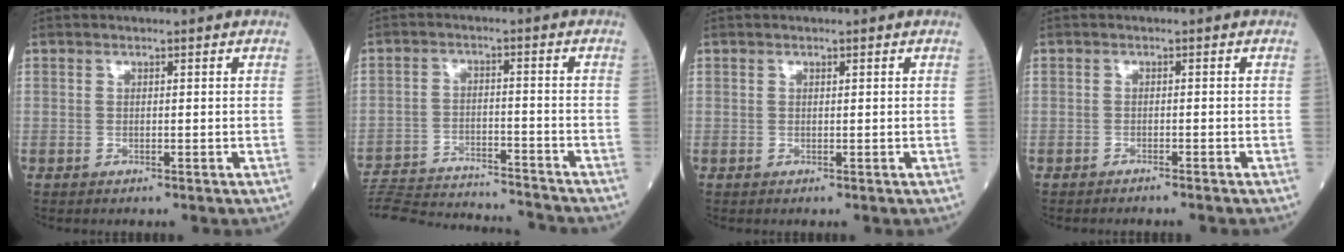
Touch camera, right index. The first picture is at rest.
{"total": 19.6, "force": [-18.9, 1.1, 5.3], "torque": [-0.120, -0.019, -0.280]}
{"total": 0.0}
{"total": 2.2, "force": [-2.1, -0.3, 0.8], "torque": [-0.012, 0.002, -0.026]}